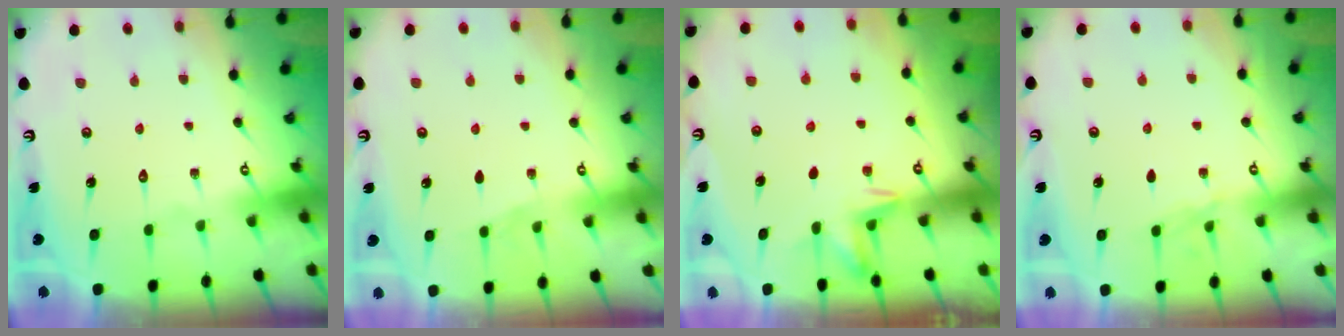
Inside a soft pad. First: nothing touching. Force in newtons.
{"total": 1.8, "press": 1.3, "slide": 1.2}
{"total": 4.2, "press": 4.0, "slide": 1.0}
{"total": 3.5, "press": 3.5, "slide": 0.5}